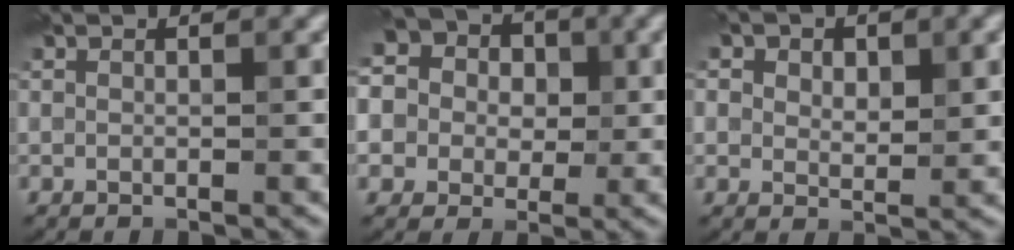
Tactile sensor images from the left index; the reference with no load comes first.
{"total": 12.5, "force": [2.8, 11.1, 4.9], "torque": [-0.137, 0.043, 0.025]}
{"total": 4.7, "force": [2.2, 3.1, 2.8], "torque": [-0.035, 0.009, 0.015]}